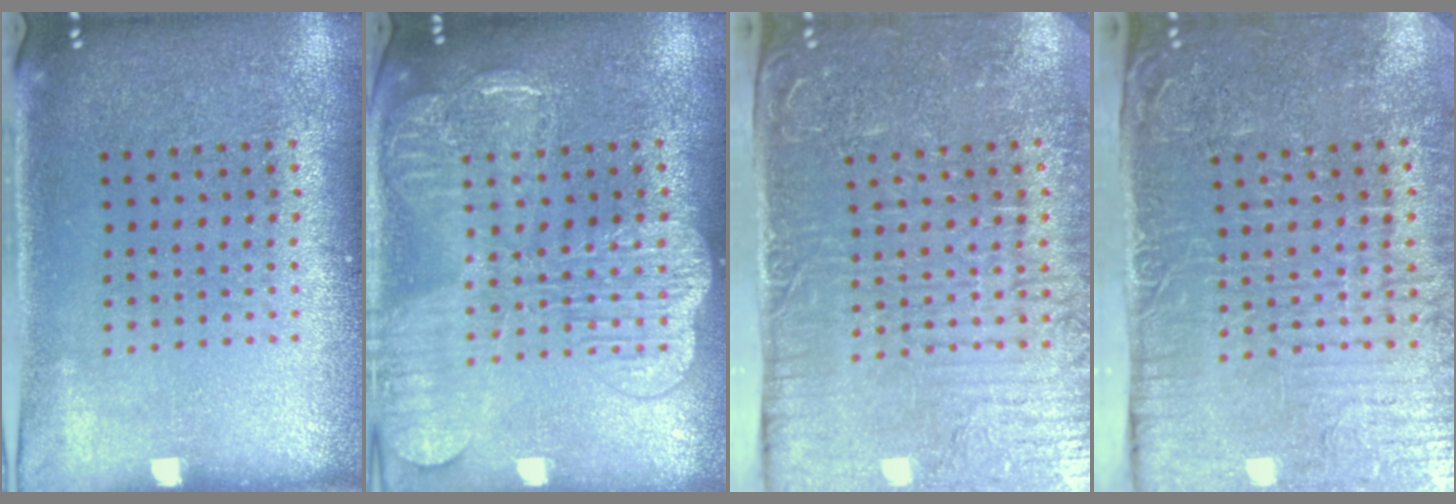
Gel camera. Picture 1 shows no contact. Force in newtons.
{"total": 3.7, "press": 3.6, "slide": 0.5}
{"total": 5.3, "press": 4.5, "slide": 2.9}
{"total": 5.6, "press": 4.7, "slide": 3.0}